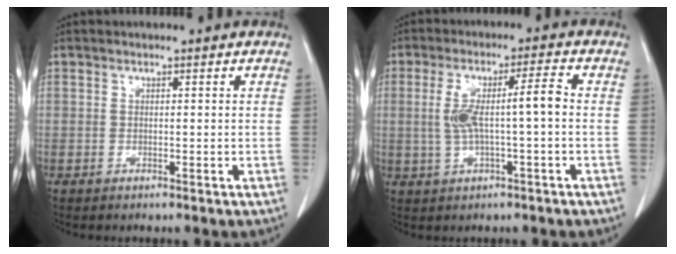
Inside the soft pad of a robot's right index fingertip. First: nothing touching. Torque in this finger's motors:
{"motor_torque": [0.29, 0.01, 0.20, 0.08]}